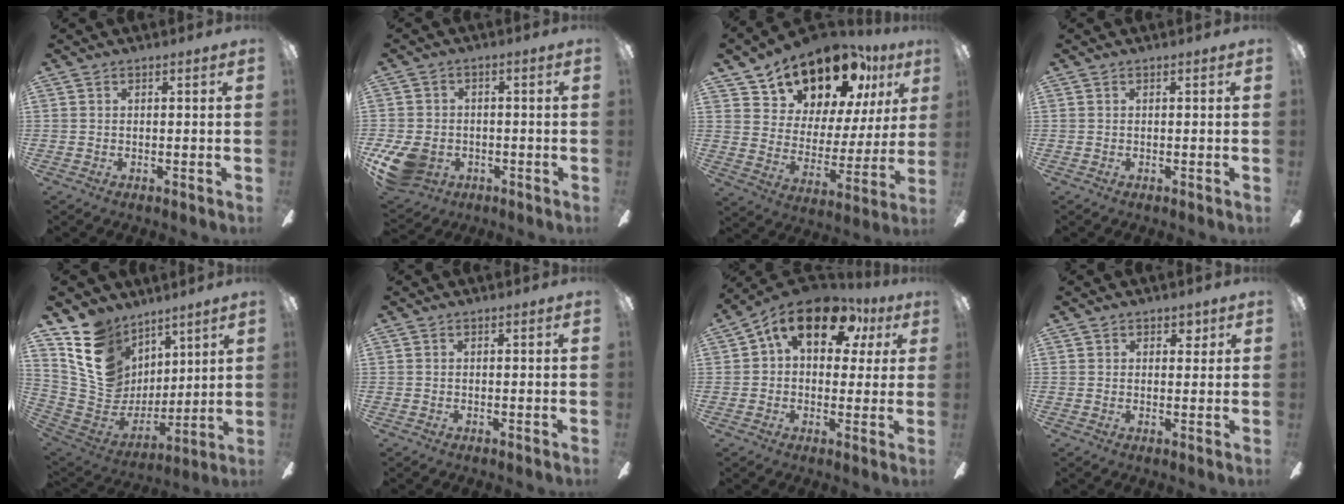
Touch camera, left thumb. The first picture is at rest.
{"total": 10.5, "force": [-4.4, 7.7, 5.7], "torque": [-0.125, 0.025, -0.080]}
{"total": 18.0, "force": [14.8, 8.2, 6.1], "torque": [-0.122, -0.107, 0.264]}
{"total": 0.0}
{"total": 16.8, "force": [8.7, 12.9, 6.3], "torque": [-0.136, -0.044, 0.176]}
{"total": 0.0}
{"total": 15.6, "force": [7.3, 8.6, 10.7], "torque": [-0.163, -0.016, 0.126]}
{"total": 2.4, "force": [1.5, 1.7, 0.8], "torque": [-0.001, 0.000, 0.023]}